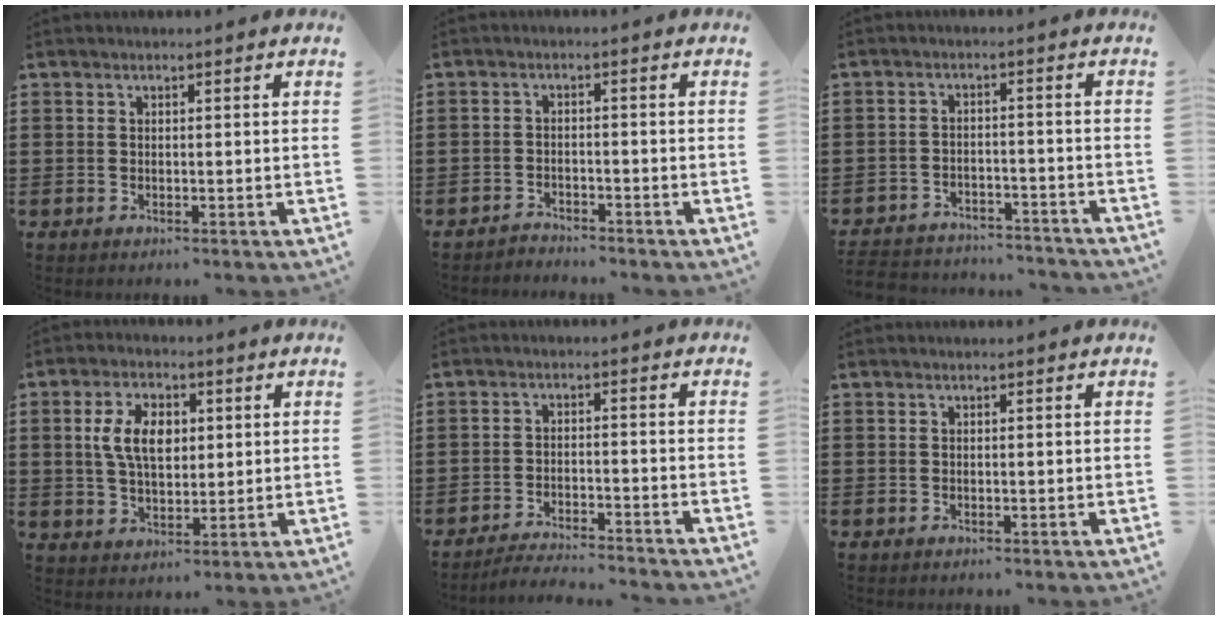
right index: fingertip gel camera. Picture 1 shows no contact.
{"total": 2.1, "force": [-2.1, 0.1, -0.2], "torque": [-0.003, 0.000, -0.046]}
{"total": 3.7, "force": [-3.7, 0.3, 0.1], "torque": [-0.015, -0.002, -0.079]}
{"total": 7.1, "force": [1.7, 4.0, 5.6], "torque": [-0.127, 0.013, 0.026]}
{"total": 3.4, "force": [-3.4, -0.2, 0.4], "torque": [-0.012, -0.001, -0.071]}
{"total": 0.0}